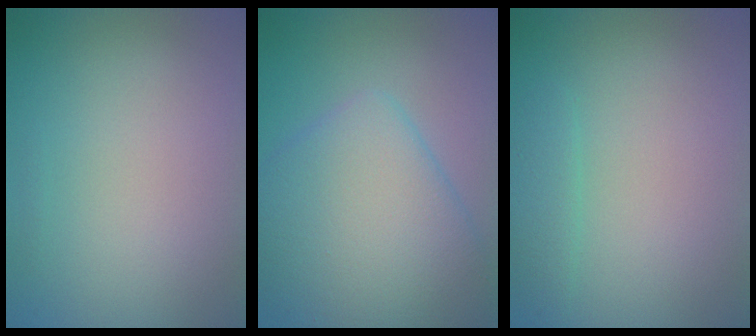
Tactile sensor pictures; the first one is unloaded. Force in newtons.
{"total": 8.3, "press": 8.3, "slide": 0.2}
{"total": 1.3, "press": 1.3, "slide": 0.1}